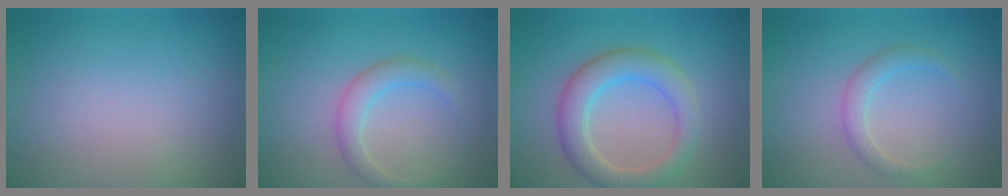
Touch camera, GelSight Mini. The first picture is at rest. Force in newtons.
{"total": 2.2, "press": 2.2, "slide": 0.1}
{"total": 4.5, "press": 4.5, "slide": 0.1}
{"total": 1.7, "press": 1.7, "slide": 0.2}